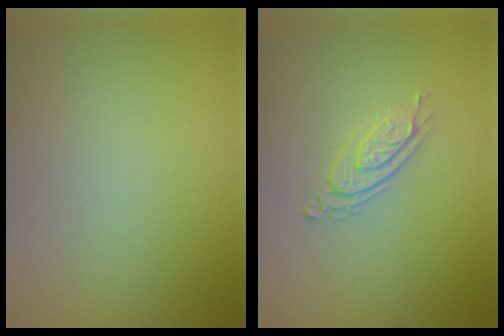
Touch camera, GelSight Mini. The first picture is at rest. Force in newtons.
{"total": 2.8, "press": 2.0, "slide": 2.0}